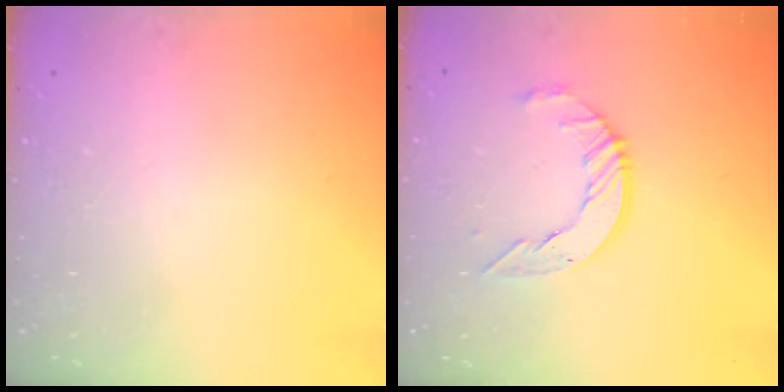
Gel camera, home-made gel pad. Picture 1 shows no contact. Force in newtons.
{"total": 9.3, "press": 9.3, "slide": 0.9}